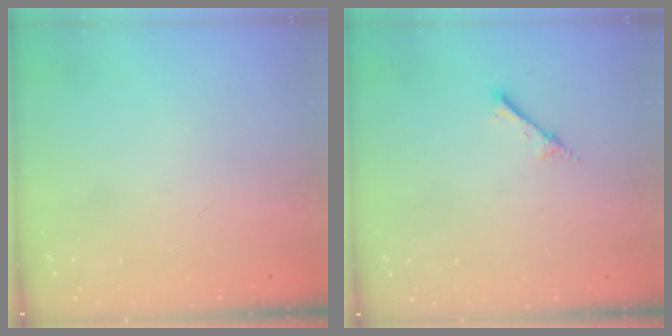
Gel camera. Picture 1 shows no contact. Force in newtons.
{"total": 2.2, "press": 2.2, "slide": 0.3}